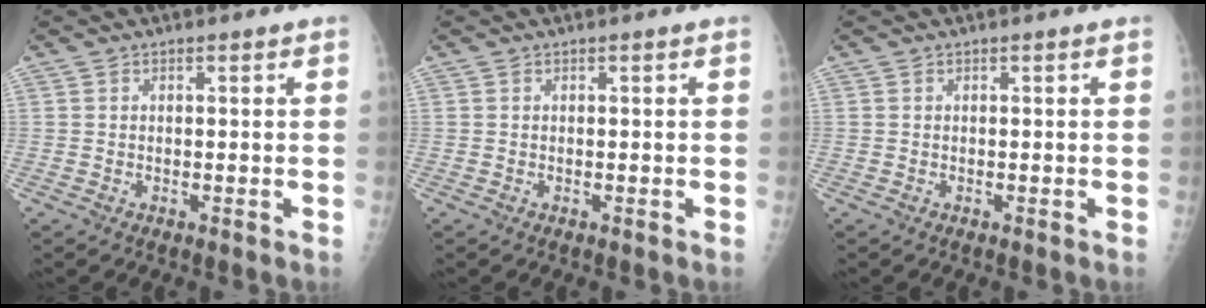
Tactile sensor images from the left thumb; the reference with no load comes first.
{"total": 0.0}
{"total": 0.0}